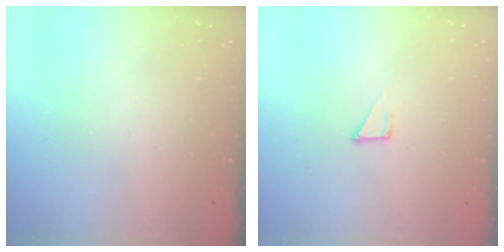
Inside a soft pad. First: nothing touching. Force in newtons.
{"total": 3.4, "press": 3.4, "slide": 0.3}